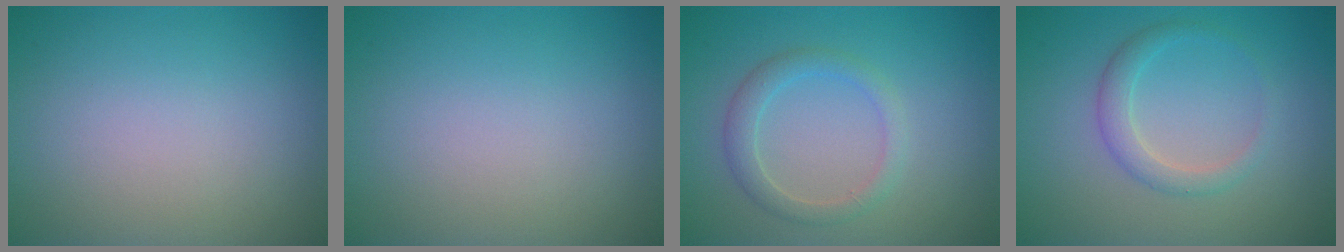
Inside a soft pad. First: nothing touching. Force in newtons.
{"total": 0.0}
{"total": 2.3, "press": 2.3, "slide": 0.0}
{"total": 2.2, "press": 2.2, "slide": 0.2}